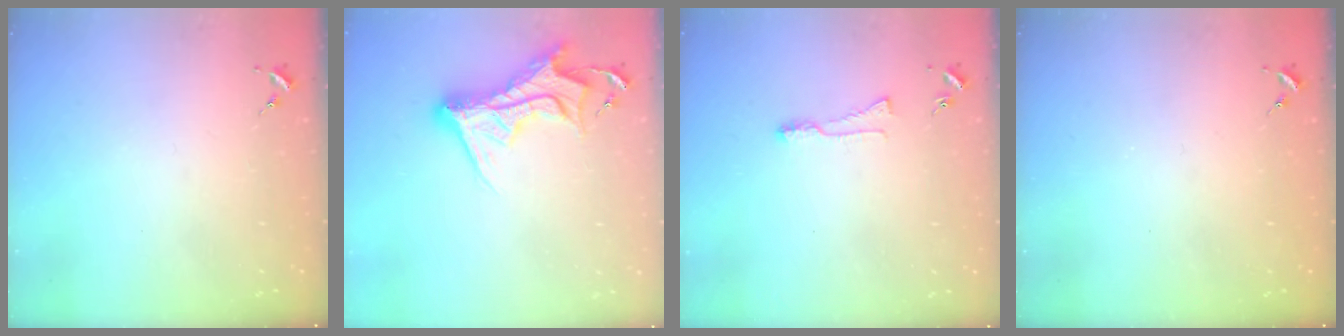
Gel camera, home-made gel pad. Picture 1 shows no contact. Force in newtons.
{"total": 14.0, "press": 14.0, "slide": 1.2}
{"total": 5.5, "press": 5.4, "slide": 0.6}
{"total": 0.7, "press": 0.7, "slide": 0.1}